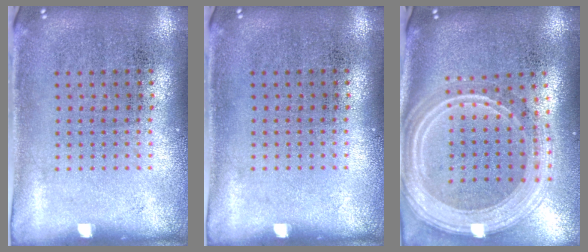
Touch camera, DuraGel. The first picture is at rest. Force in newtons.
{"total": 0.0}
{"total": 3.0, "press": 2.4, "slide": 1.7}